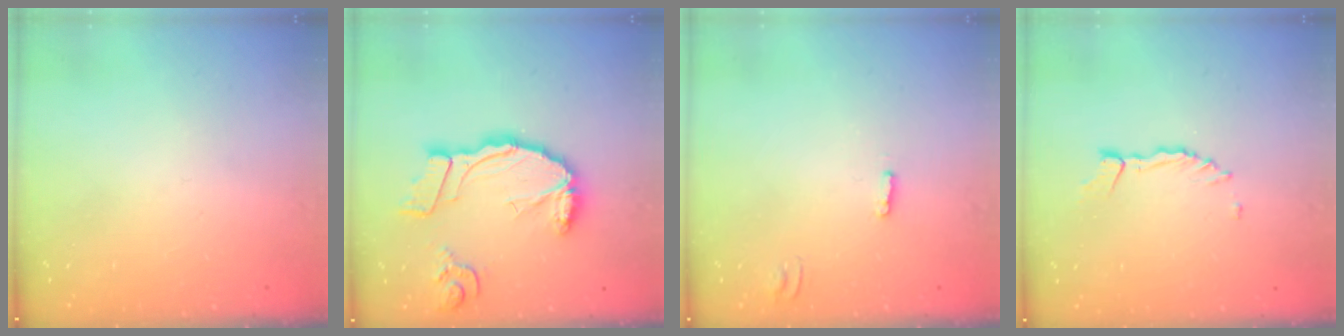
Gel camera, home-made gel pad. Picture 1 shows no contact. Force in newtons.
{"total": 17.8, "press": 17.7, "slide": 2.0}
{"total": 1.8, "press": 1.8, "slide": 0.2}
{"total": 2.8, "press": 2.7, "slide": 0.3}